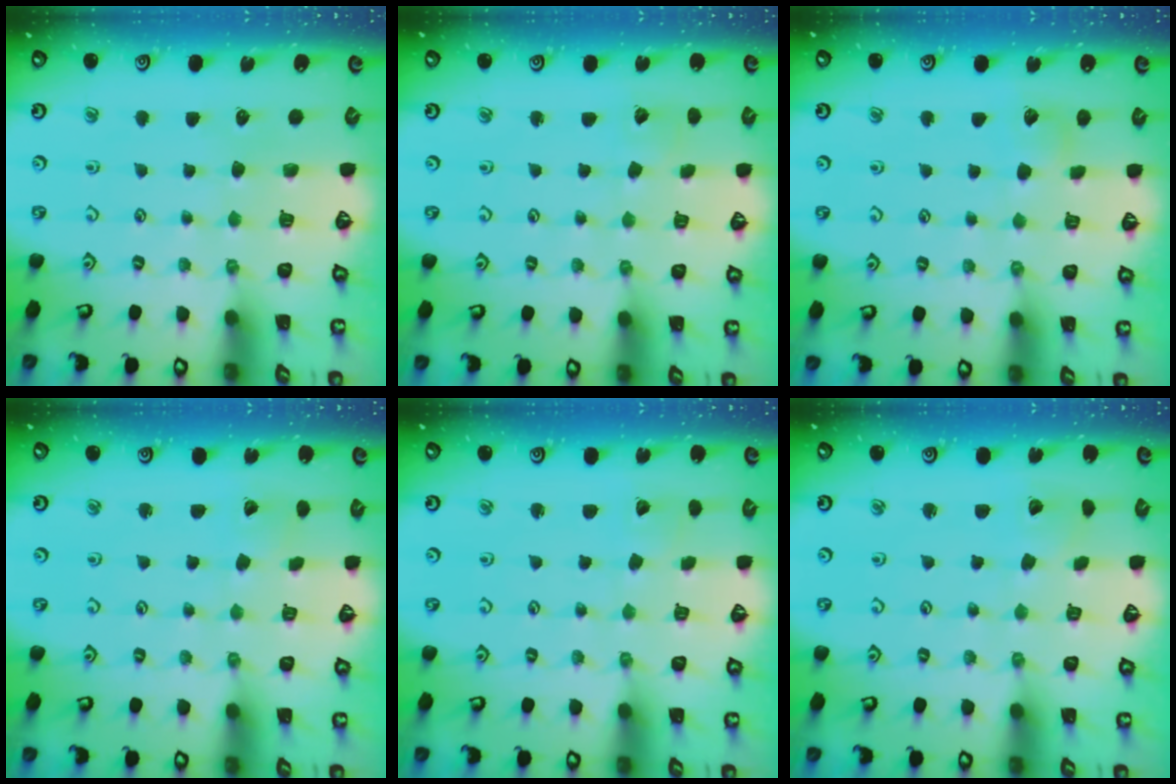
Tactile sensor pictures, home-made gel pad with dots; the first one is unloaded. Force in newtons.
{"total": 3.8, "press": 3.7, "slide": 0.4}
{"total": 4.6, "press": 4.5, "slide": 0.6}
{"total": 2.3, "press": 2.3, "slide": 0.1}
{"total": 2.9, "press": 2.9, "slide": 0.2}
{"total": 2.4, "press": 2.4, "slide": 0.1}